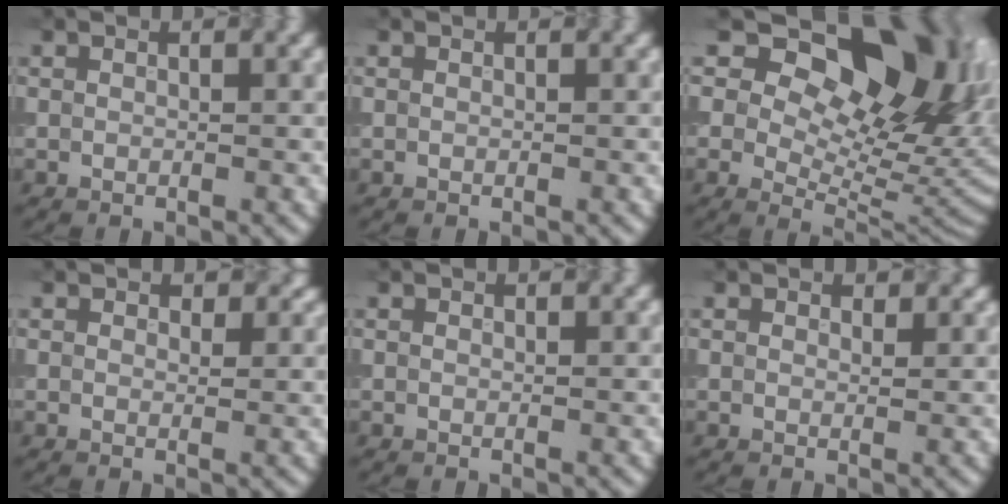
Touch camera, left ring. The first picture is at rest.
{"total": 0.0}
{"total": 16.0, "force": [7.6, 9.3, 10.6], "torque": [-0.126, 0.033, 0.115]}
{"total": 1.1, "force": [0.7, 0.7, 0.4], "torque": [-0.003, -0.005, 0.007]}
{"total": 0.0}
{"total": 0.8, "force": [0.7, 0.4, 0.2], "torque": [-0.001, -0.004, 0.007]}